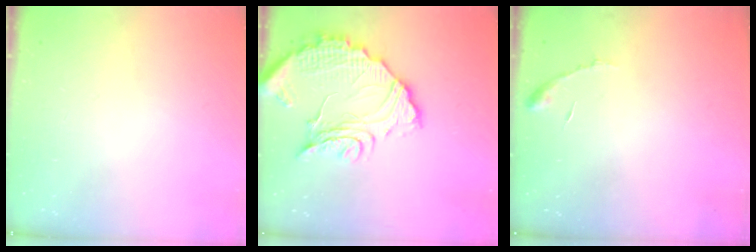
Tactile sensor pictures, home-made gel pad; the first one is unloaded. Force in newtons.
{"total": 15.9, "press": 15.8, "slide": 1.2}
{"total": 6.2, "press": 6.2, "slide": 0.4}